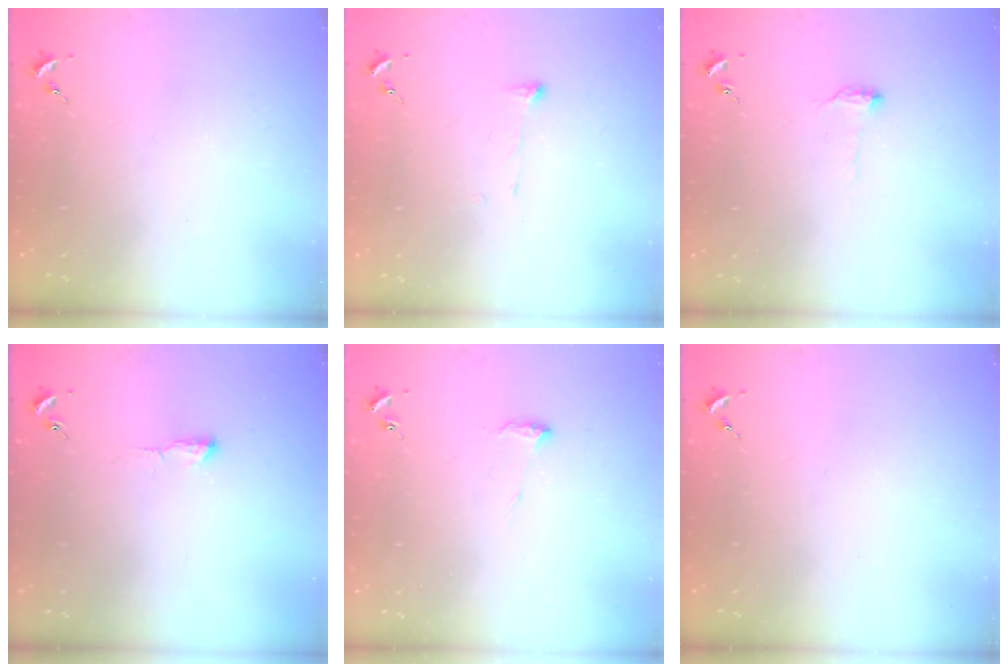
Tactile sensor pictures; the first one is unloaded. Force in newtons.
{"total": 4.8, "press": 4.7, "slide": 0.4}
{"total": 6.1, "press": 6.1, "slide": 0.7}
{"total": 3.4, "press": 3.4, "slide": 0.6}
{"total": 5.8, "press": 5.7, "slide": 0.8}
{"total": 0.0}